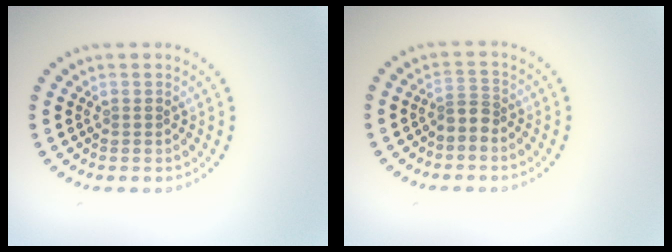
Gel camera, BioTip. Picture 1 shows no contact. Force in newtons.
{"total": 1.9, "press": 1.3, "slide": 1.3}